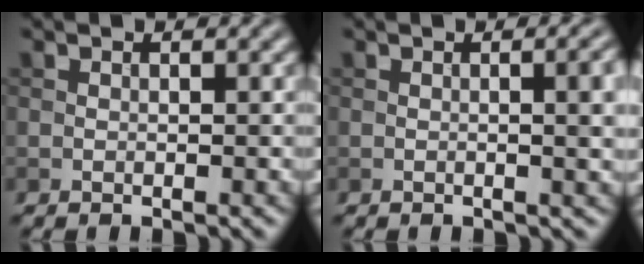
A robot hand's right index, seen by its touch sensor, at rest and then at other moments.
{"total": 4.9, "force": [0.0, 1.9, 4.5], "torque": [-0.036, 0.009, -0.001]}